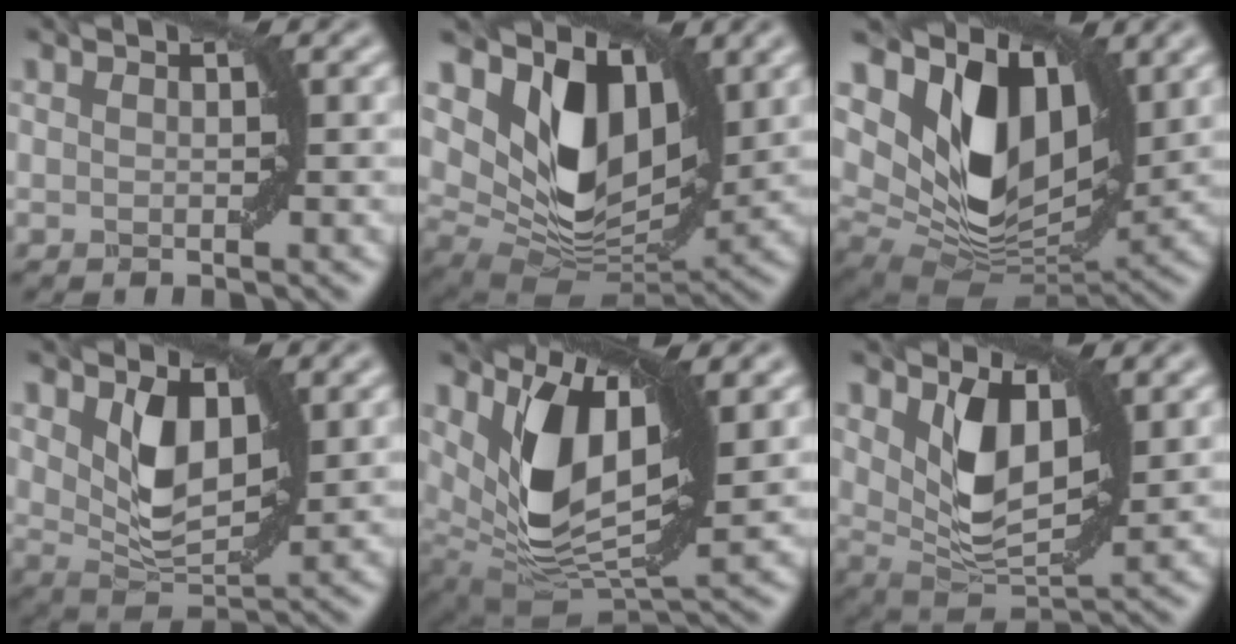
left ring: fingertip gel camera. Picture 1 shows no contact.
{"total": 10.1, "force": [4.1, 6.3, 6.7], "torque": [-0.124, -0.020, 0.084]}
{"total": 11.3, "force": [4.5, 6.9, 7.7], "torque": [-0.146, -0.014, 0.093]}
{"total": 5.0, "force": [1.6, 2.8, 3.8], "torque": [-0.080, -0.009, 0.034]}
{"total": 10.9, "force": [3.3, 5.4, 8.9], "torque": [-0.171, -0.016, 0.066]}
{"total": 5.8, "force": [2.0, 3.0, 4.5], "torque": [-0.093, -0.010, 0.042]}